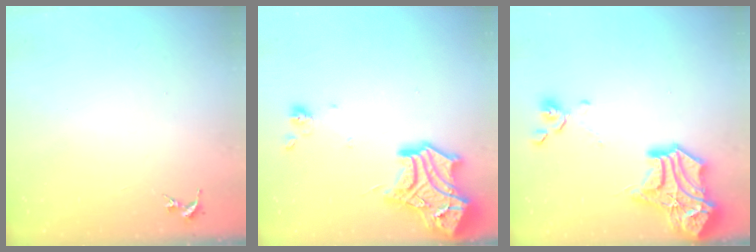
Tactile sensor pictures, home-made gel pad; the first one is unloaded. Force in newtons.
{"total": 19.1, "press": 19.0, "slide": 1.6}
{"total": 19.5, "press": 19.4, "slide": 2.1}